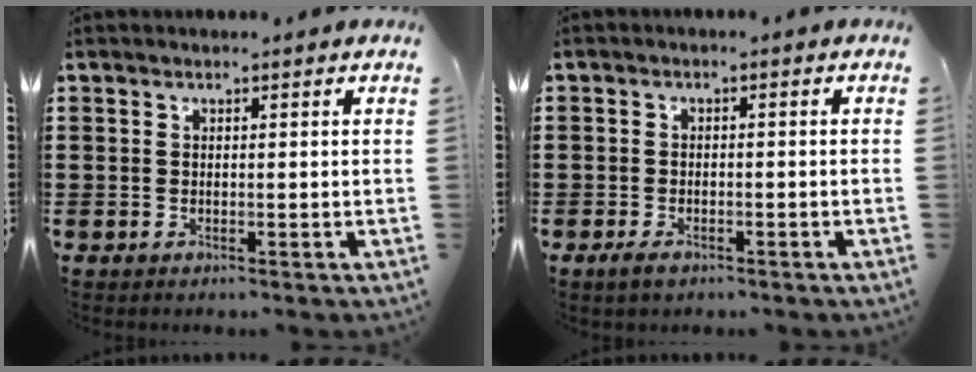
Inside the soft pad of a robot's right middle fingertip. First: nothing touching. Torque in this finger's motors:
{"motor_torque": [2.14, 0.00, -0.03, -0.04]}